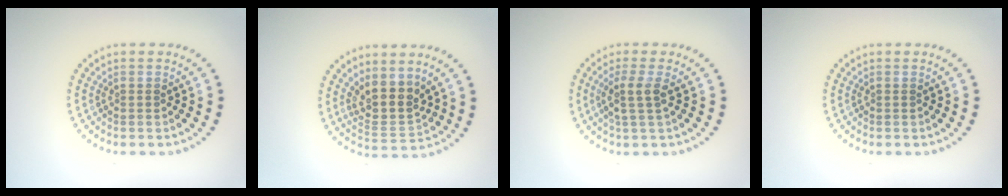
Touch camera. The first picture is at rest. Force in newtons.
{"total": 3.7, "press": 3.1, "slide": 2.1}
{"total": 2.4, "press": 1.9, "slide": 1.5}
{"total": 0.0}